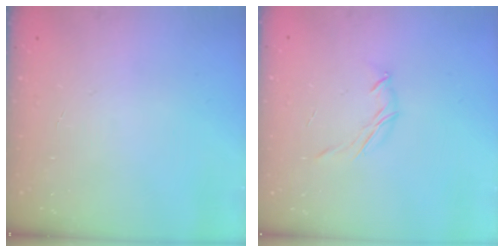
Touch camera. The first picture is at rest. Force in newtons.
{"total": 3.8, "press": 3.7, "slide": 0.8}